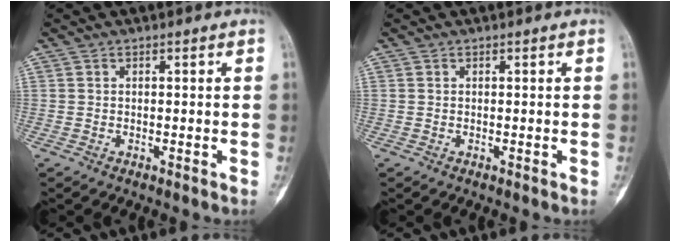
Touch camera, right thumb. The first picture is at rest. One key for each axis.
{"total": 0.0}